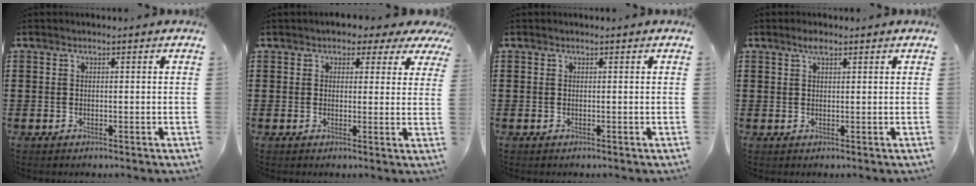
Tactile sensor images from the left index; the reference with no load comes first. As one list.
[{"total": 2.7, "force": [1.8, 1.6, 1.1], "torque": [-0.020, -0.007, 0.025]}, {"total": 0.0}, {"total": 1.9, "force": [1.1, 0.6, 1.4], "torque": [-0.031, 0.004, 0.018]}]